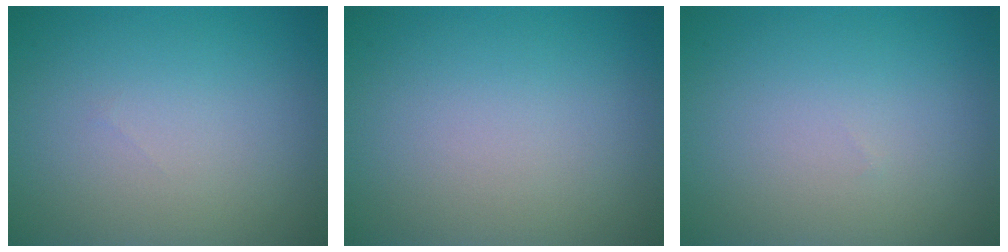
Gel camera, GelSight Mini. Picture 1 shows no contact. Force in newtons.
{"total": 0.0}
{"total": 0.0}